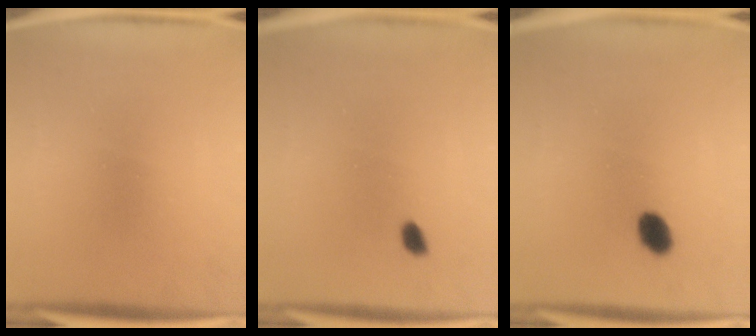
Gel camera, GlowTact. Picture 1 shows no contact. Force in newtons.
{"total": 1.4}
{"total": 3.5}